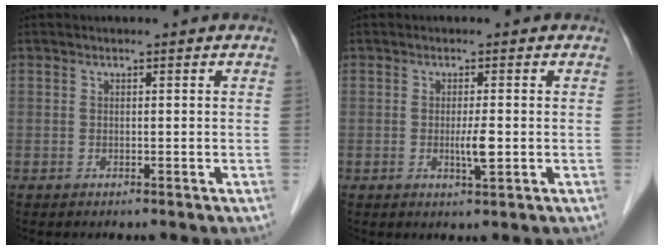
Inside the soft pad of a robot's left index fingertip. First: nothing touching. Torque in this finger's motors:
{"motor_torque": [0.73, 0.49, 0.27, 0.05]}